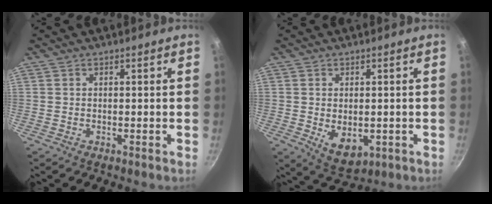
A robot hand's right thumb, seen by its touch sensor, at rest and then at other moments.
{"total": 7.2, "force": [-0.9, 4.6, 5.4], "torque": [-0.075, -0.014, 0.001]}